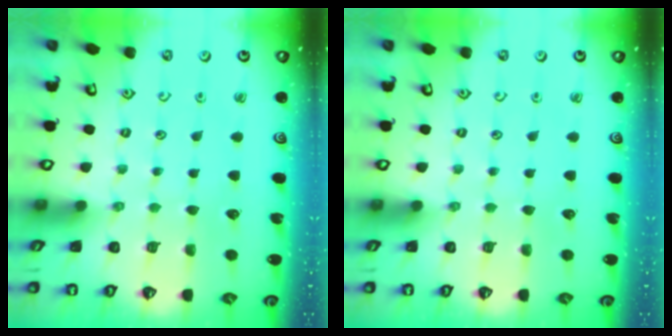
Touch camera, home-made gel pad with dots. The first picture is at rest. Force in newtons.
{"total": 0.0}